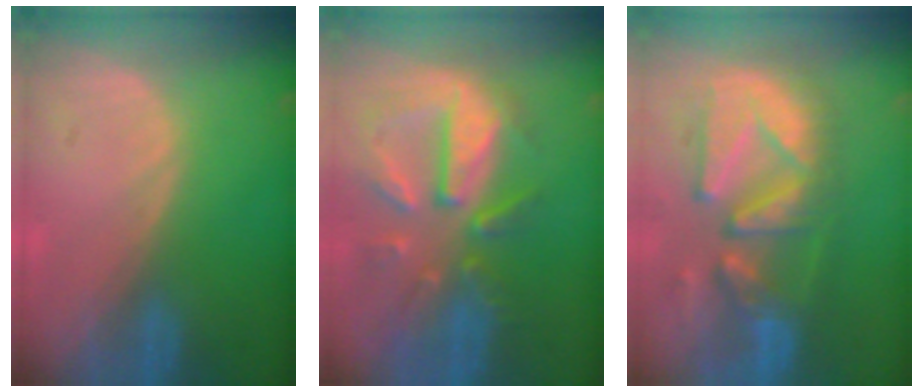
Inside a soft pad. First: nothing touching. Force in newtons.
{"total": 10.6, "press": 9.4, "slide": 4.9}
{"total": 11.8, "press": 11.0, "slide": 4.5}